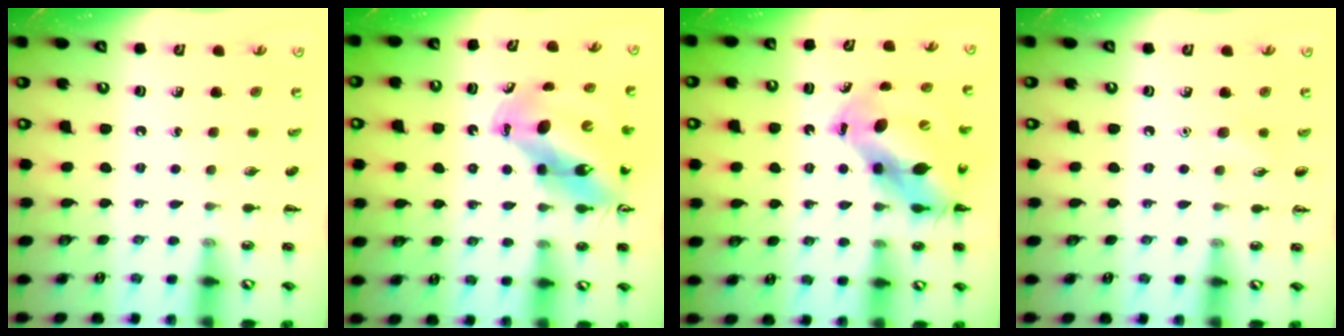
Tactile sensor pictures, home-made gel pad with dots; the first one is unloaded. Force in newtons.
{"total": 13.6, "press": 13.0, "slide": 4.1}
{"total": 12.8, "press": 12.4, "slide": 3.4}
{"total": 4.4, "press": 4.3, "slide": 1.2}